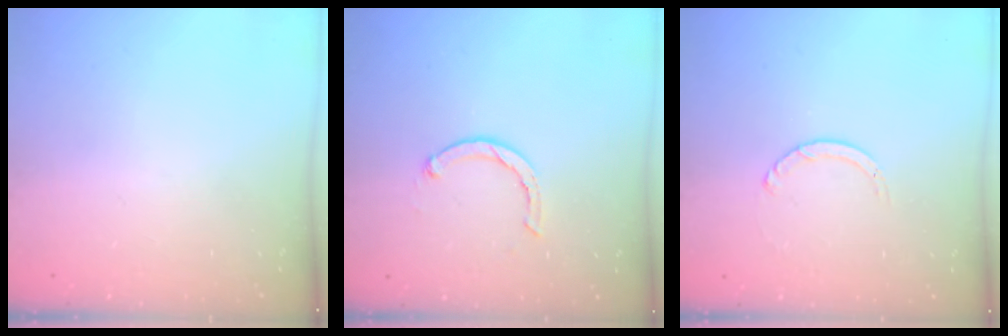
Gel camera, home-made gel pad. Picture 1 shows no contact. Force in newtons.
{"total": 1.9, "press": 1.9, "slide": 0.3}
{"total": 1.1, "press": 1.1, "slide": 0.1}